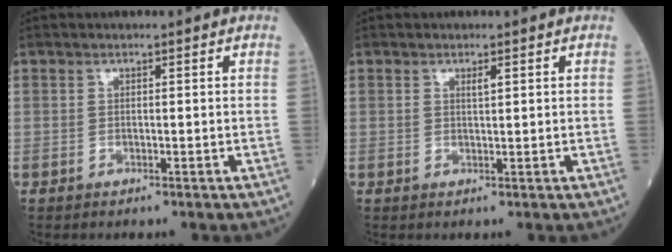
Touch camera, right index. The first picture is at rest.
{"total": 1.2, "force": [0.7, 0.1, 1.0], "torque": [-0.020, -0.003, 0.010]}